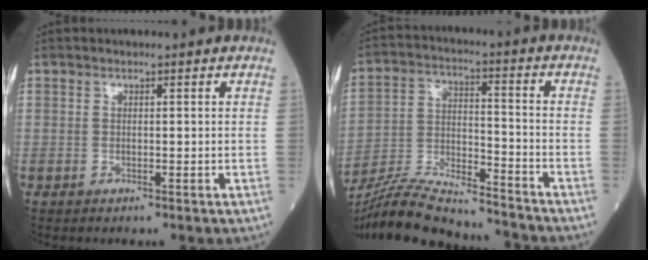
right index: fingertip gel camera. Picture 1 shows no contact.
{"total": 17.5, "force": [-16.5, 1.5, 5.6], "torque": [-0.115, 0.001, -0.278]}